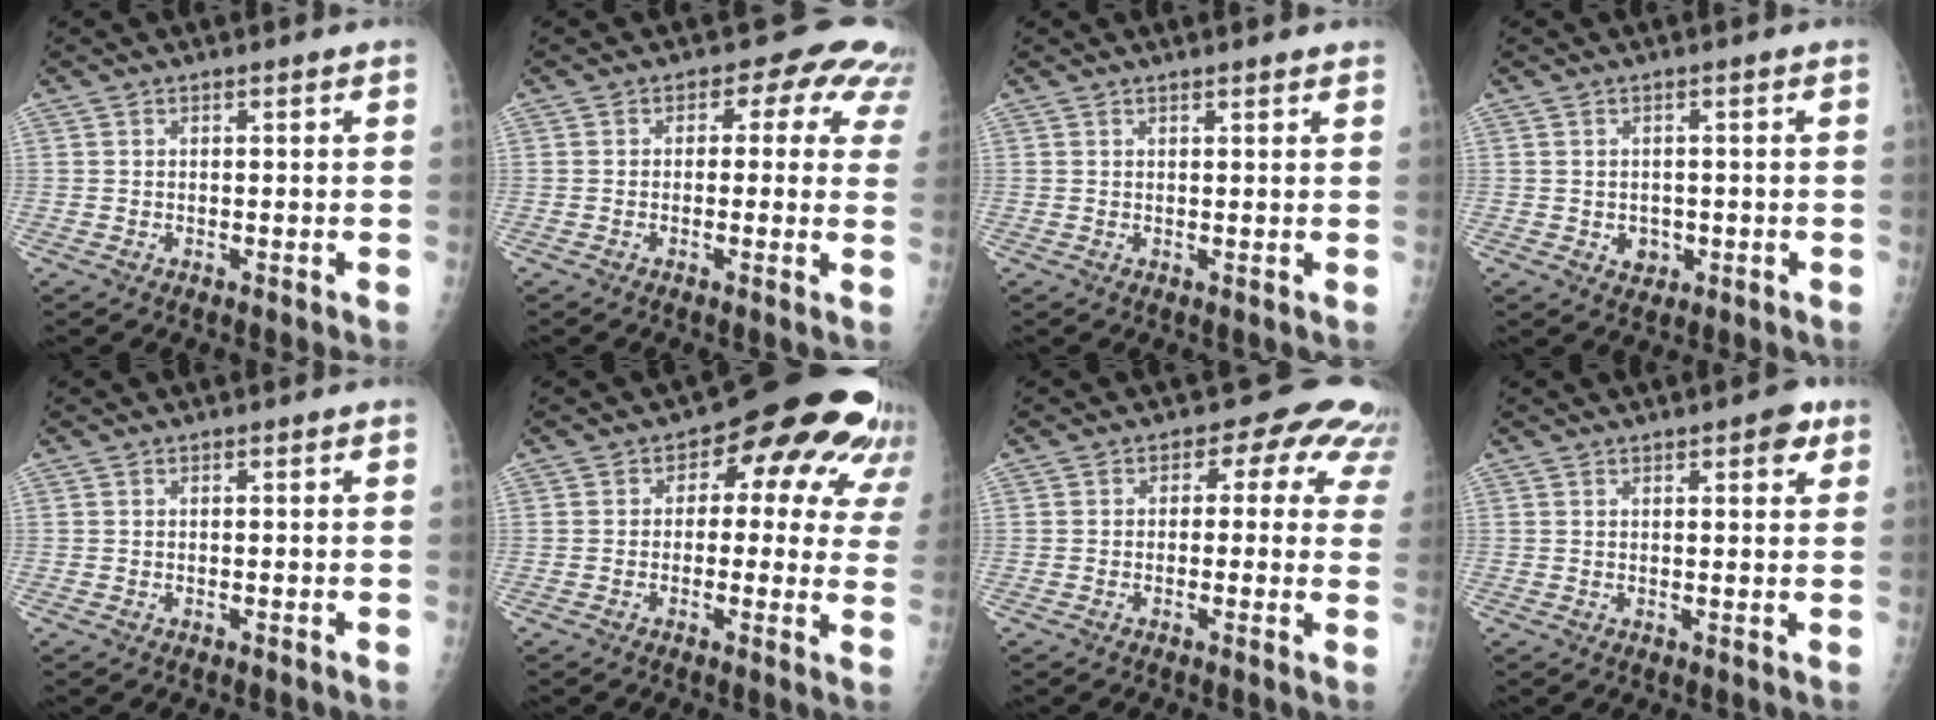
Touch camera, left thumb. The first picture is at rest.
{"total": 7.8, "force": [3.2, 5.4, 4.6], "torque": [0.000, 0.000, 0.014]}
{"total": 2.1, "force": [1.9, 0.1, 1.0], "torque": [-0.005, -0.002, 0.025]}
{"total": 2.4, "force": [-0.4, 2.0, 1.2], "torque": [-0.007, 0.001, 0.003]}
{"total": 0.0}
{"total": 15.9, "force": [8.1, 9.2, 10.2], "torque": [-0.064, -0.008, 0.075]}
{"total": 8.5, "force": [3.2, 5.8, 5.3], "torque": [-0.006, 0.002, 0.015]}
{"total": 4.0, "force": [2.2, 1.5, 2.9], "torque": [-0.025, -0.007, 0.024]}